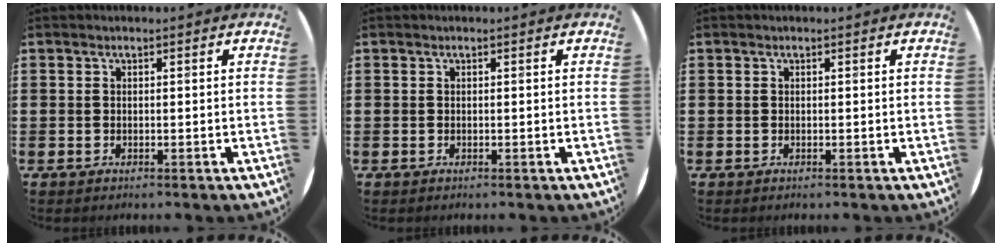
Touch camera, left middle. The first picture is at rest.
{"total": 0.0}
{"total": 0.0}